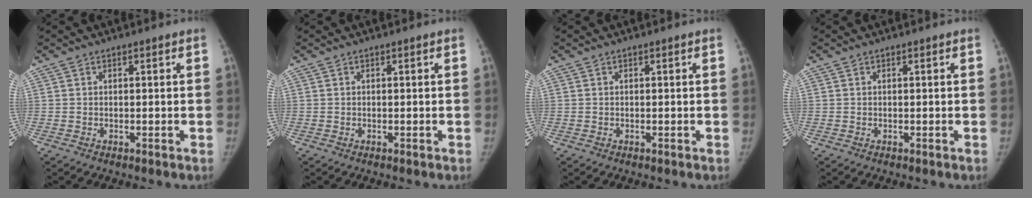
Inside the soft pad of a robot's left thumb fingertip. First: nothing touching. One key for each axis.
{"total": 0.0}
{"total": 0.0}
{"total": 0.0}